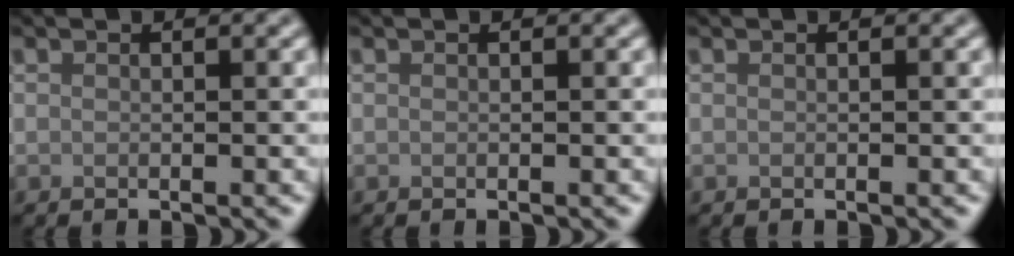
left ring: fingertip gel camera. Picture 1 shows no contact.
{"total": 0.0}
{"total": 0.0}